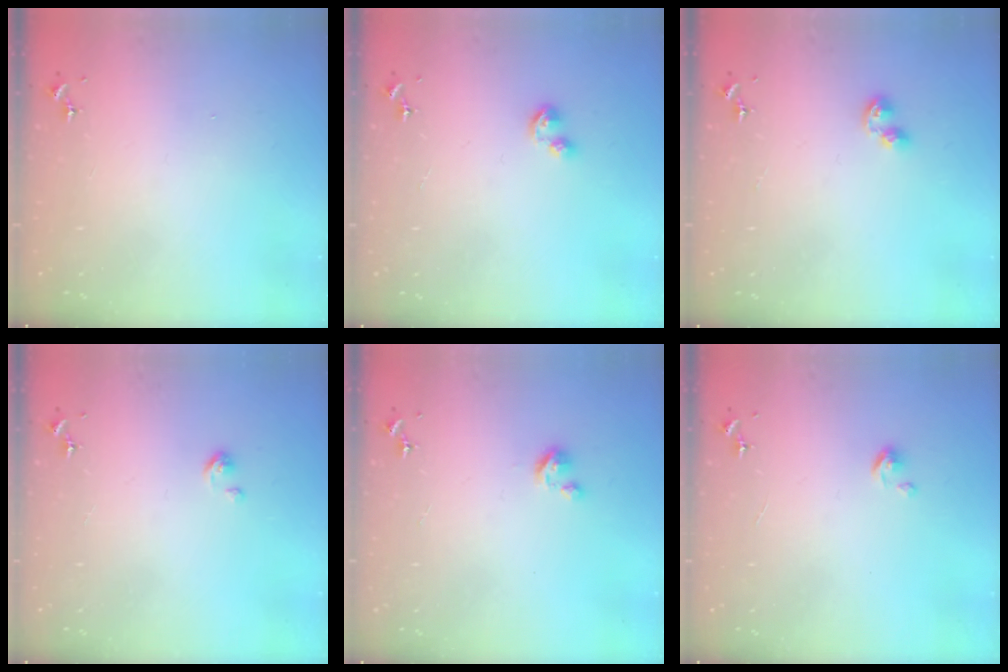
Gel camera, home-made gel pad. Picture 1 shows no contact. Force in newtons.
{"total": 4.6, "press": 4.6, "slide": 0.5}
{"total": 6.0, "press": 6.0, "slide": 0.8}
{"total": 2.6, "press": 2.6, "slide": 0.4}
{"total": 3.2, "press": 3.2, "slide": 0.3}
{"total": 3.7, "press": 3.7, "slide": 0.3}